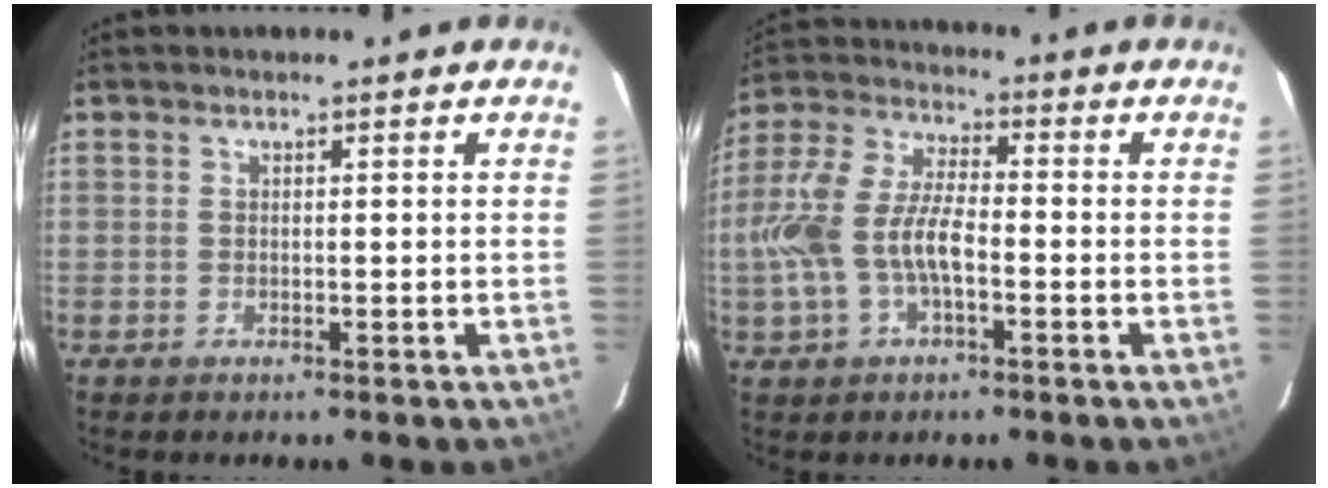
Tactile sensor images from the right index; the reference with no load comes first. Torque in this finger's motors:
{"motor_torque": [0.60, -0.11, 0.56, 0.21]}